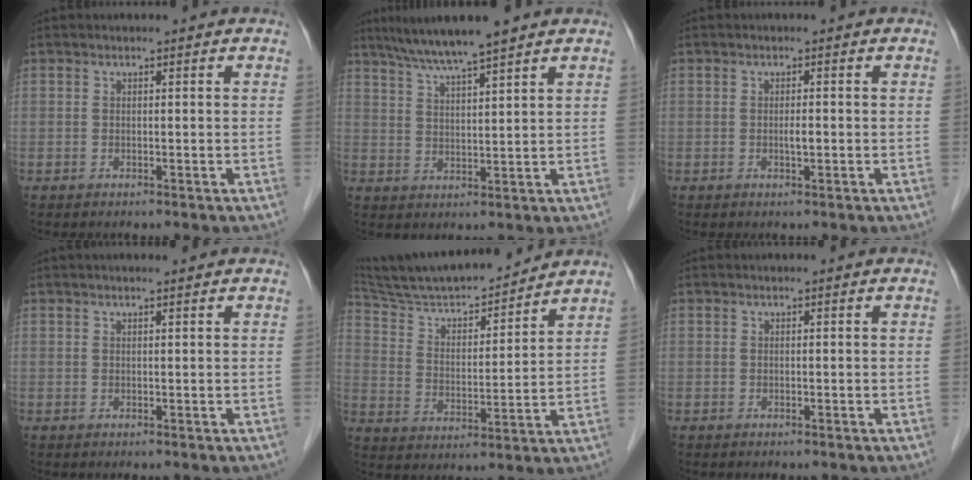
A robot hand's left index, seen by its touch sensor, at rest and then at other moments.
{"total": 7.7, "force": [6.4, -0.4, 4.4], "torque": [-0.076, 0.015, 0.113]}
{"total": 1.2, "force": [-0.5, 0.2, 1.1], "torque": [-0.021, -0.004, -0.007]}
{"total": 1.3, "force": [1.0, 0.0, 0.9], "torque": [-0.012, 0.009, 0.016]}
{"total": 17.0, "force": [15.6, 1.7, 6.6], "torque": [-0.118, 0.003, 0.264]}
{"total": 0.0}